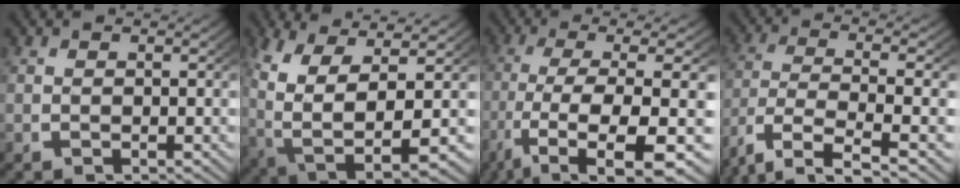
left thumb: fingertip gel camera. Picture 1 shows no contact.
{"total": 11.9, "force": [-0.4, 7.0, 9.6], "torque": [-0.211, -0.049, 0.022]}
{"total": 12.5, "force": [-3.8, 6.0, 10.3], "torque": [-0.221, -0.053, -0.024]}
{"total": 8.6, "force": [-2.9, 4.7, 6.6], "torque": [-0.166, -0.036, -0.023]}